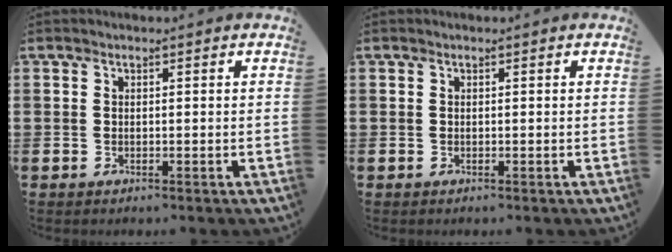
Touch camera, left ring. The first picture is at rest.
{"total": 0.0}